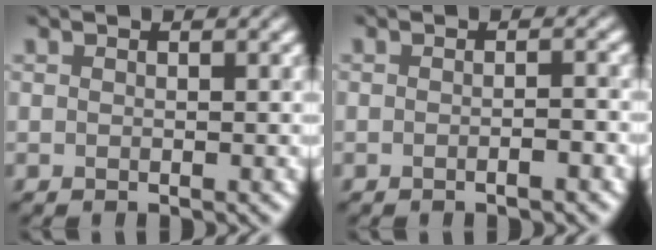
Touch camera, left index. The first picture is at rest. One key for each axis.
{"total": 1.2, "fx": -0.9, "fy": 0.1, "fz": 0.9, "tx": -0.009, "ty": 0.000, "tz": -0.014}